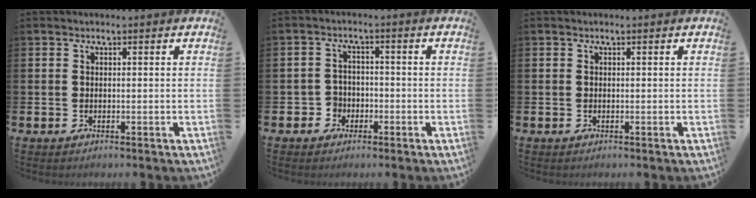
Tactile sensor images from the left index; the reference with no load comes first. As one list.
[{"total": 2.8, "force": [-1.6, 2.3, 0.2], "torque": [-0.017, 0.007, -0.037]}, {"total": 0.0}]